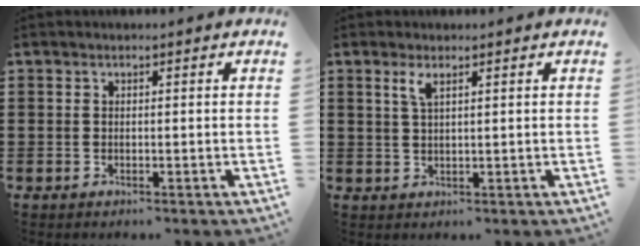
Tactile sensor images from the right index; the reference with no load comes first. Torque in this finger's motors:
{"motor_torque": [0.02, 0.01, 0.12, 0.05]}